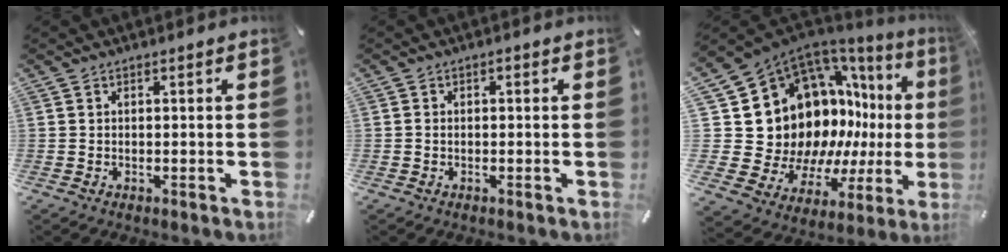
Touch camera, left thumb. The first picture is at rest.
{"total": 0.8, "force": [-0.3, 0.4, 0.6], "torque": [-0.012, 0.001, -0.006]}
{"total": 25.0, "force": [4.4, 19.1, 15.6], "torque": [-0.254, -0.106, 0.155]}